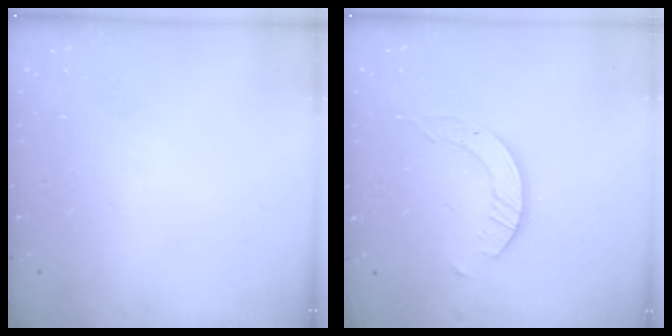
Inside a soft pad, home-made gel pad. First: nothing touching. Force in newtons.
{"total": 2.9, "press": 2.9, "slide": 0.3}